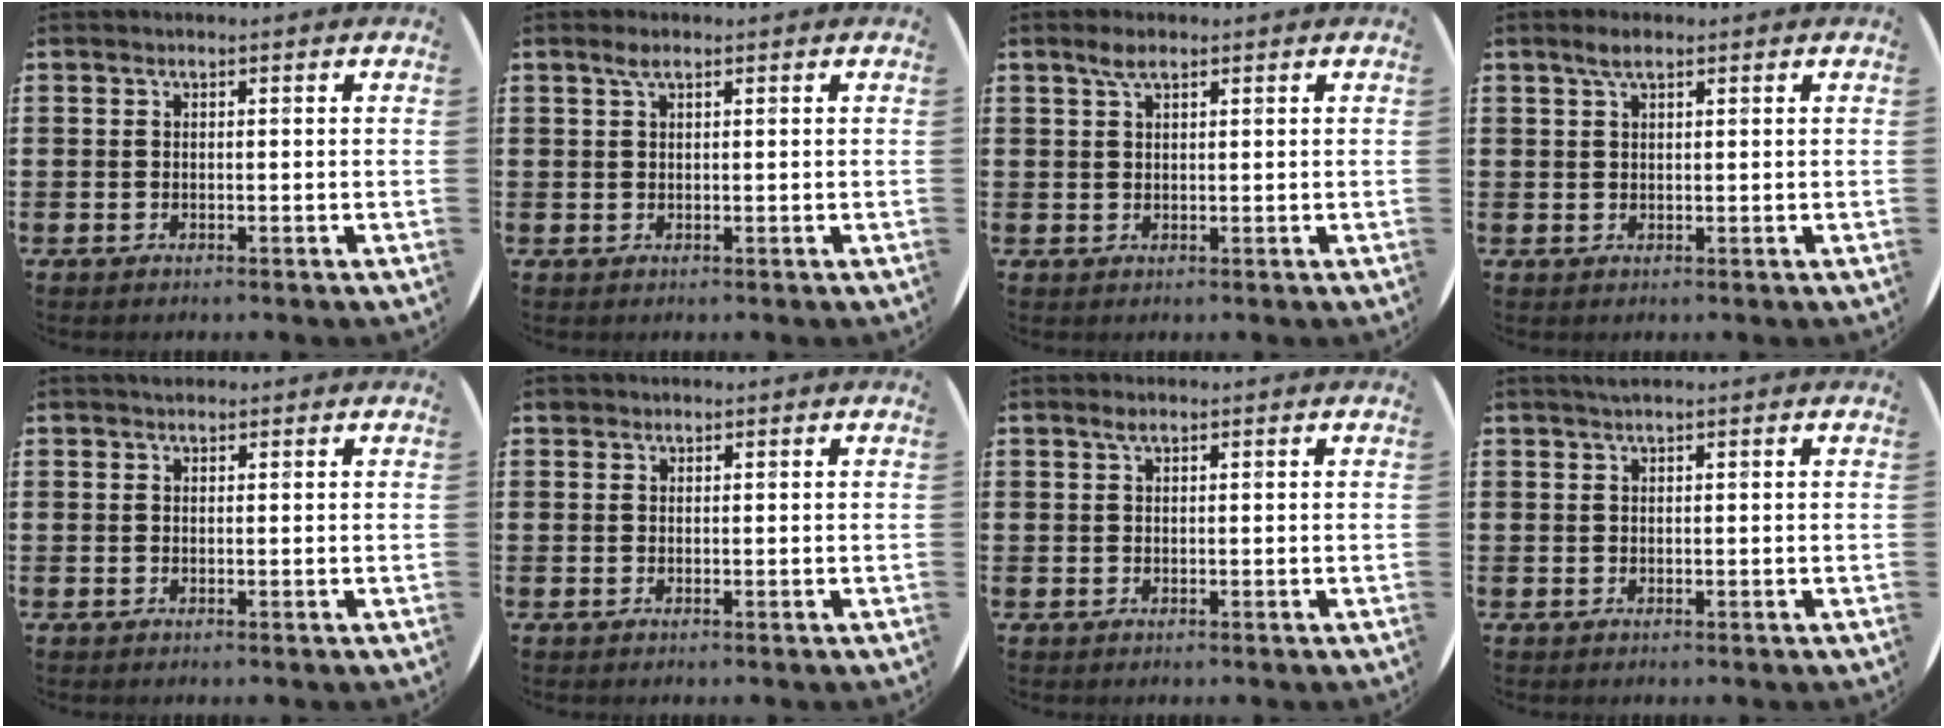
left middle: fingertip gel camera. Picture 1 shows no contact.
{"total": 1.5, "force": [0.9, 0.5, 1.2], "torque": [-0.024, 0.005, 0.015]}
{"total": 2.3, "force": [1.6, 0.9, 1.4], "torque": [-0.022, 0.003, 0.026]}
{"total": 2.3, "force": [1.5, 0.9, 1.5], "torque": [-0.022, 0.004, 0.024]}
{"total": 0.6, "force": [0.6, 0.3, -0.1], "torque": [0.009, -0.001, 0.009]}
{"total": 0.5, "force": [0.5, 0.3, -0.1], "torque": [0.002, 0.003, 0.009]}
{"total": 0.9, "force": [0.5, 0.3, 0.6], "torque": [-0.005, 0.001, 0.007]}
{"total": 0.8, "force": [0.6, 0.0, 0.5], "torque": [-0.008, 0.002, 0.010]}